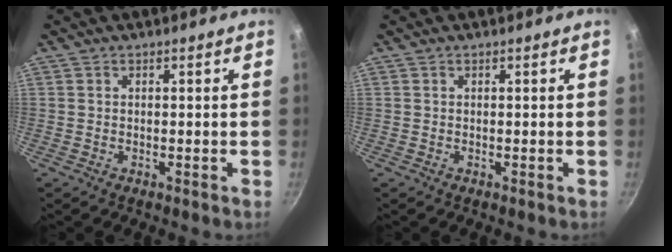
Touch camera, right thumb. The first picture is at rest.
{"total": 0.0}